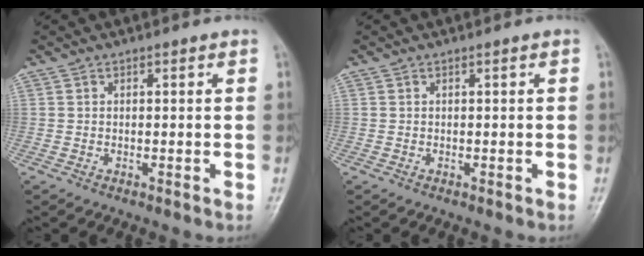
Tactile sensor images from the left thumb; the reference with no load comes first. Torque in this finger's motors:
{"motor_torque": [-0.05, 0.05, -0.13, -0.04, 0.00]}